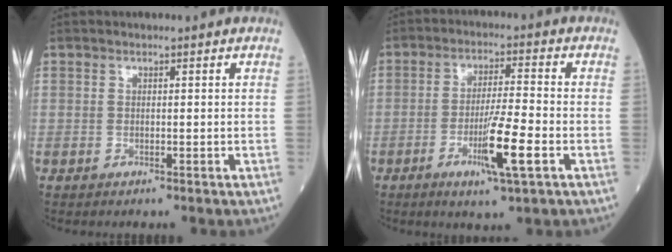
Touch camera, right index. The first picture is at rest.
{"total": 8.3, "force": [-3.2, 0.0, 7.7], "torque": [-0.138, -0.013, -0.057]}